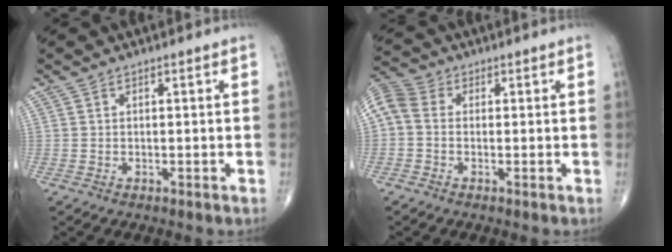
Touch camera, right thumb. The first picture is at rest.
{"total": 6.7, "force": [0.2, 5.1, 4.3], "torque": [-0.094, 0.019, -0.010]}